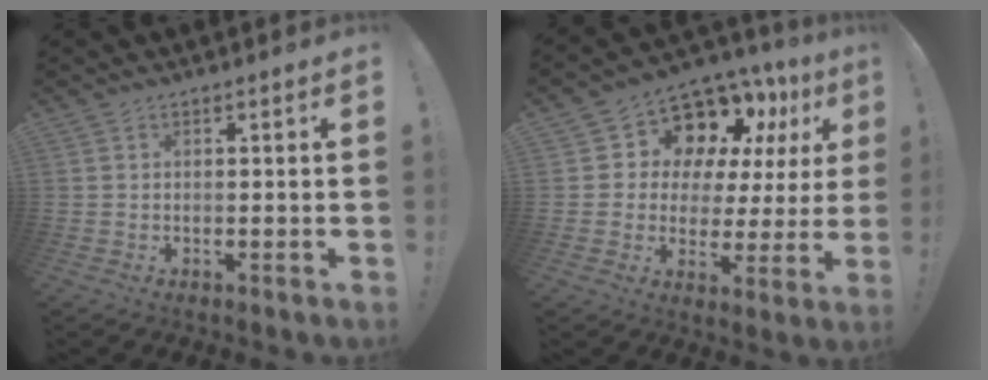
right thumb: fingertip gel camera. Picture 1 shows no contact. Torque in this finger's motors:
{"motor_torque": [1.81, 1.95, 0.31, -0.11, 0.03]}